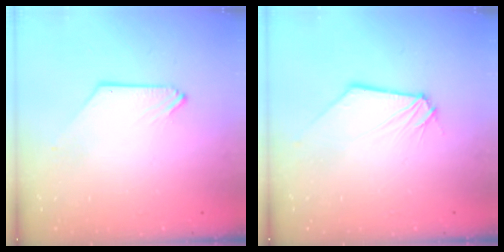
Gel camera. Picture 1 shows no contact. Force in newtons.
{"total": 0.8, "press": 0.8, "slide": 0.1}